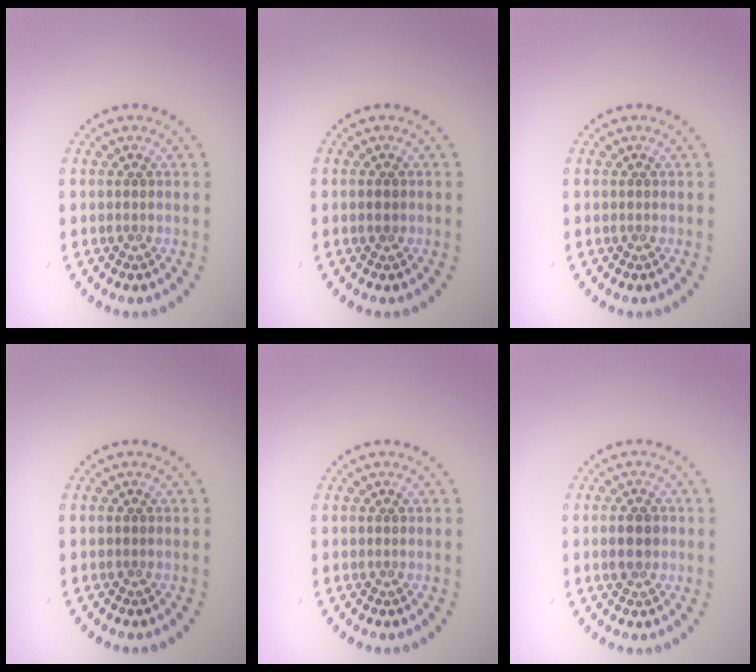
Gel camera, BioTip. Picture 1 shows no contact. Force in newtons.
{"total": 0.7, "press": 0.7, "slide": 0.1}
{"total": 0.0}
{"total": 0.0}
{"total": 0.0}
{"total": 2.7, "press": 2.7, "slide": 0.2}